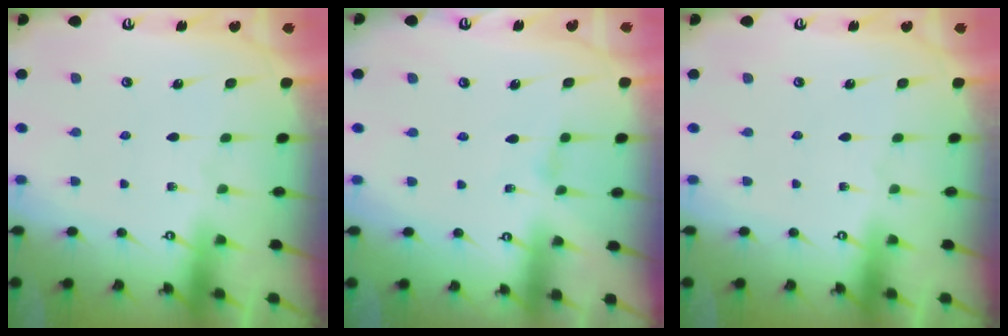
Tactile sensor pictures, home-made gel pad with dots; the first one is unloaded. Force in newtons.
{"total": 0.0}
{"total": 0.0}